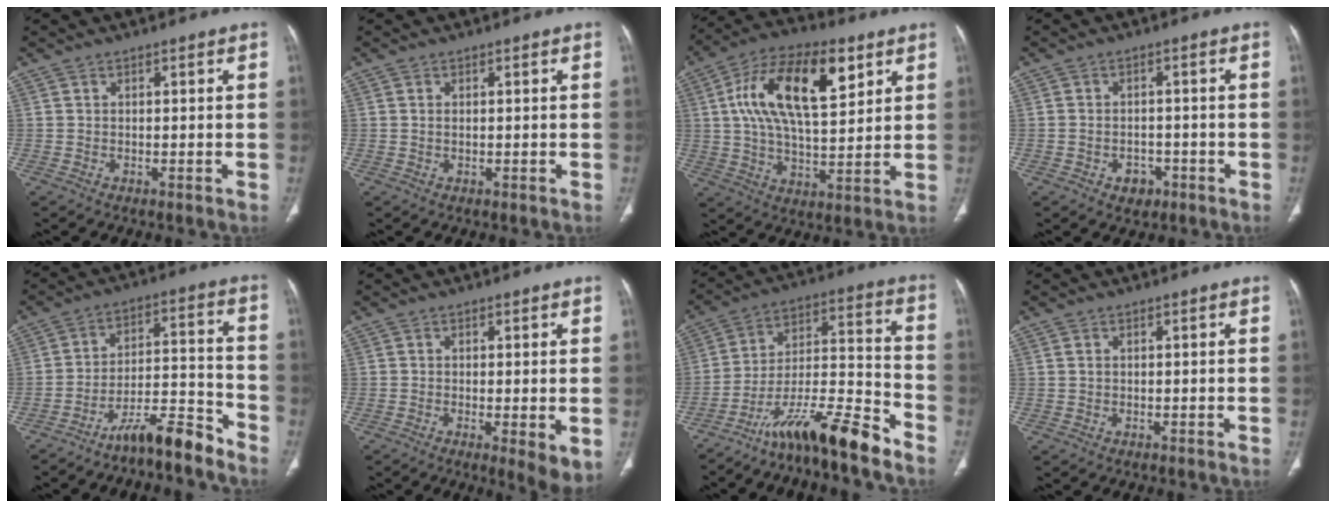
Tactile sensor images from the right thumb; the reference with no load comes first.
{"total": 0.5, "force": [0.1, 0.3, 0.4], "torque": [-0.014, 0.003, 0.004]}
{"total": 19.9, "force": [6.8, 9.1, 16.3], "torque": [-0.272, -0.003, 0.113]}
{"total": 3.6, "force": [-1.7, 2.8, 1.5], "torque": [-0.008, 0.014, -0.018]}
{"total": 10.1, "force": [-8.5, 1.8, 5.2], "torque": [-0.078, 0.089, -0.147]}
{"total": 5.7, "force": [-1.0, 1.5, 5.4], "torque": [-0.083, -0.019, -0.015]}
{"total": 16.3, "force": [-12.4, 2.4, 10.3], "torque": [-0.173, 0.091, -0.214]}
{"total": 0.8, "force": [0.2, 0.6, 0.5], "torque": [-0.009, 0.001, 0.005]}